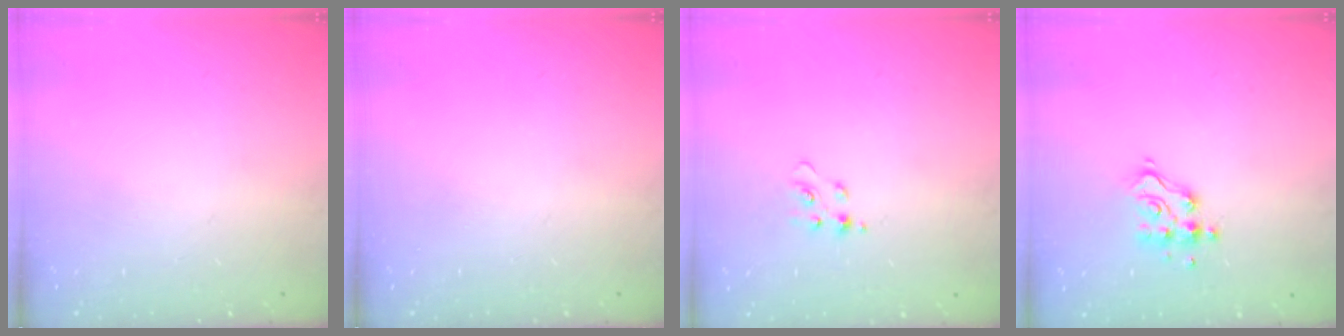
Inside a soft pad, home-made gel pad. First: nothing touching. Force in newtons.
{"total": 0.0}
{"total": 5.3, "press": 5.3, "slide": 0.5}
{"total": 8.5, "press": 8.5, "slide": 0.5}